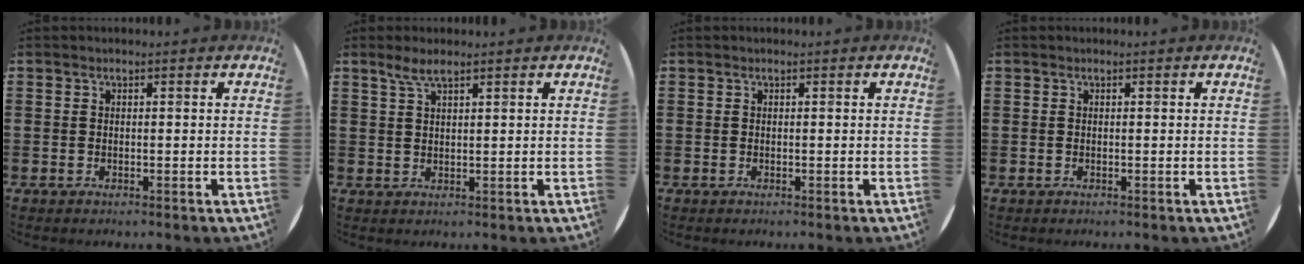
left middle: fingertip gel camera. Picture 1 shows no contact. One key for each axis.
{"total": 2.8, "fx": 2.0, "fy": 0.5, "fz": 1.8, "tx": -0.039, "ty": 0.004, "tz": 0.036}
{"total": 0.0}
{"total": 0.0}